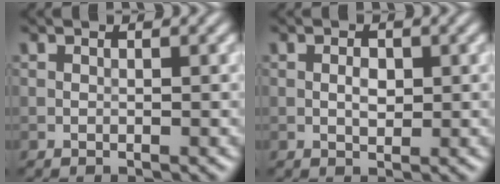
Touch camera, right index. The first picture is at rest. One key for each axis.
{"total": 1.4, "fx": 0.0, "fy": 0.8, "fz": 1.1, "tx": -0.018, "ty": 0.000, "tz": 0.000}